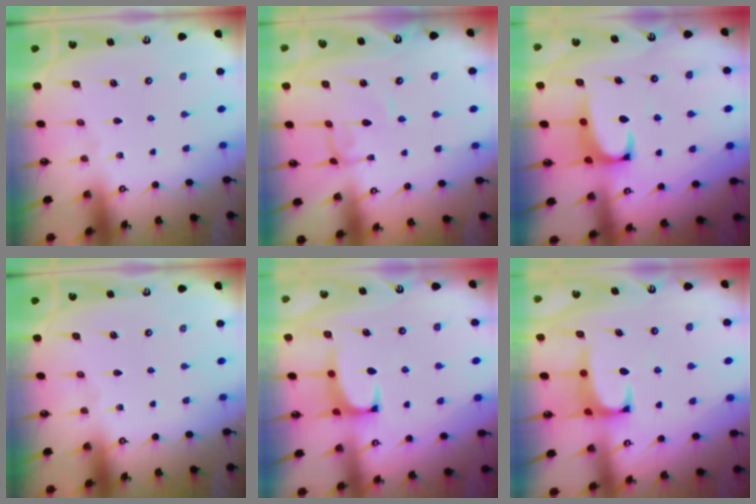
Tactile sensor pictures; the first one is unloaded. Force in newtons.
{"total": 1.8, "press": 1.8, "slide": 0.2}
{"total": 2.2, "press": 2.0, "slide": 0.9}
{"total": 0.0}
{"total": 0.7, "press": 0.4, "slide": 0.6}
{"total": 1.2, "press": 1.2, "slide": 0.4}